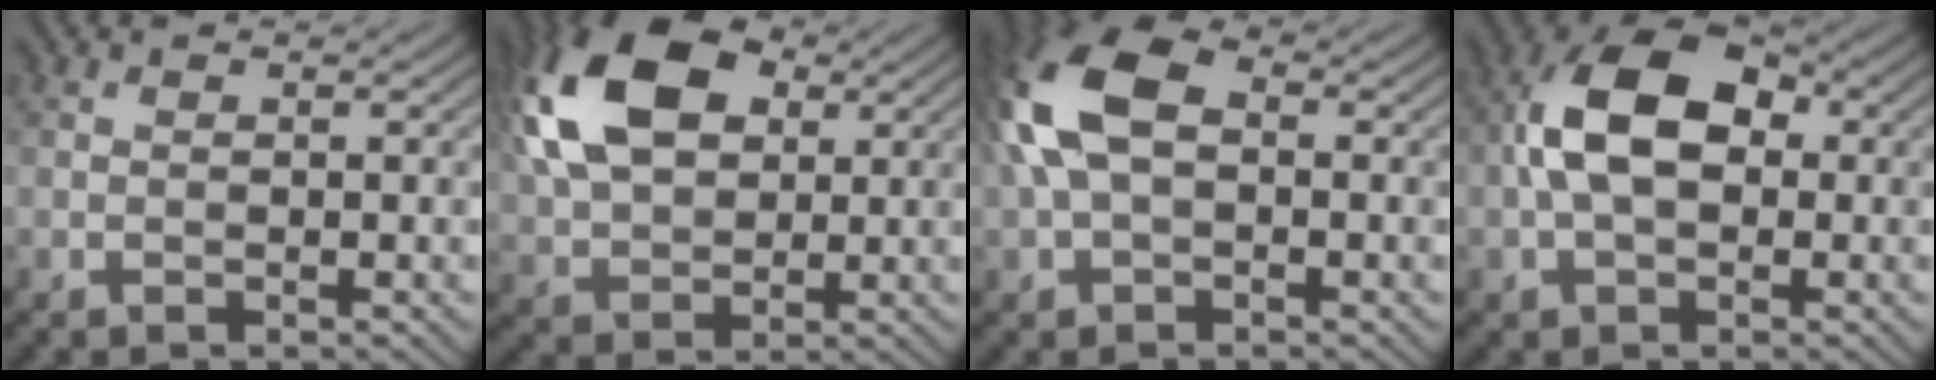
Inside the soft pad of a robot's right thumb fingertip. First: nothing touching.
{"total": 14.6, "force": [4.7, 9.1, 10.4], "torque": [-0.246, 0.030, 0.084]}
{"total": 10.7, "force": [1.0, 6.3, 8.6], "torque": [-0.219, 0.027, 0.003]}
{"total": 9.8, "force": [0.6, 5.9, 7.8], "torque": [-0.155, 0.017, -0.004]}